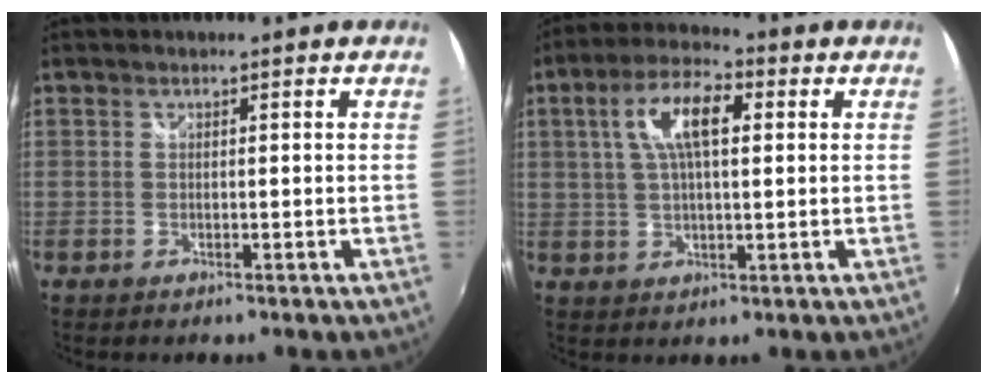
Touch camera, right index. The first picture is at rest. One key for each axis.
{"total": 9.8, "fx": 2.6, "fy": 3.8, "fz": 8.6, "tx": -0.164, "ty": 0.021, "tz": 0.044}